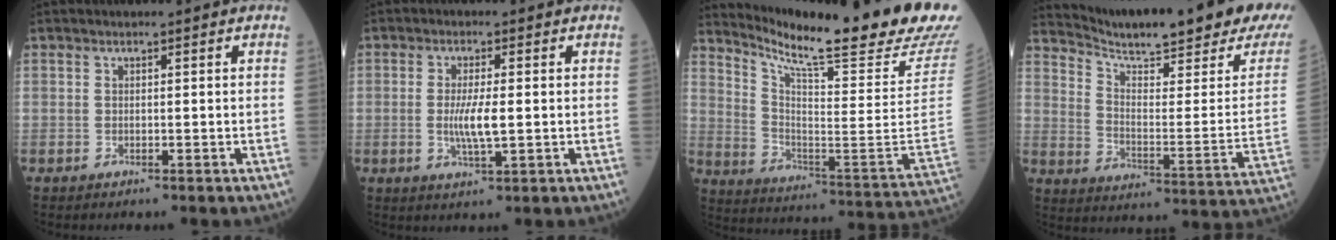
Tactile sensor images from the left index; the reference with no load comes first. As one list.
[{"total": 4.6, "force": [-0.7, 0.7, 4.5], "torque": [-0.096, -0.013, -0.010]}, {"total": 27.9, "force": [23.5, -0.8, 15.0], "torque": [-0.258, -0.120, 0.323]}, {"total": 23.7, "force": [20.6, 0.5, 11.6], "torque": [-0.186, -0.093, 0.275]}]